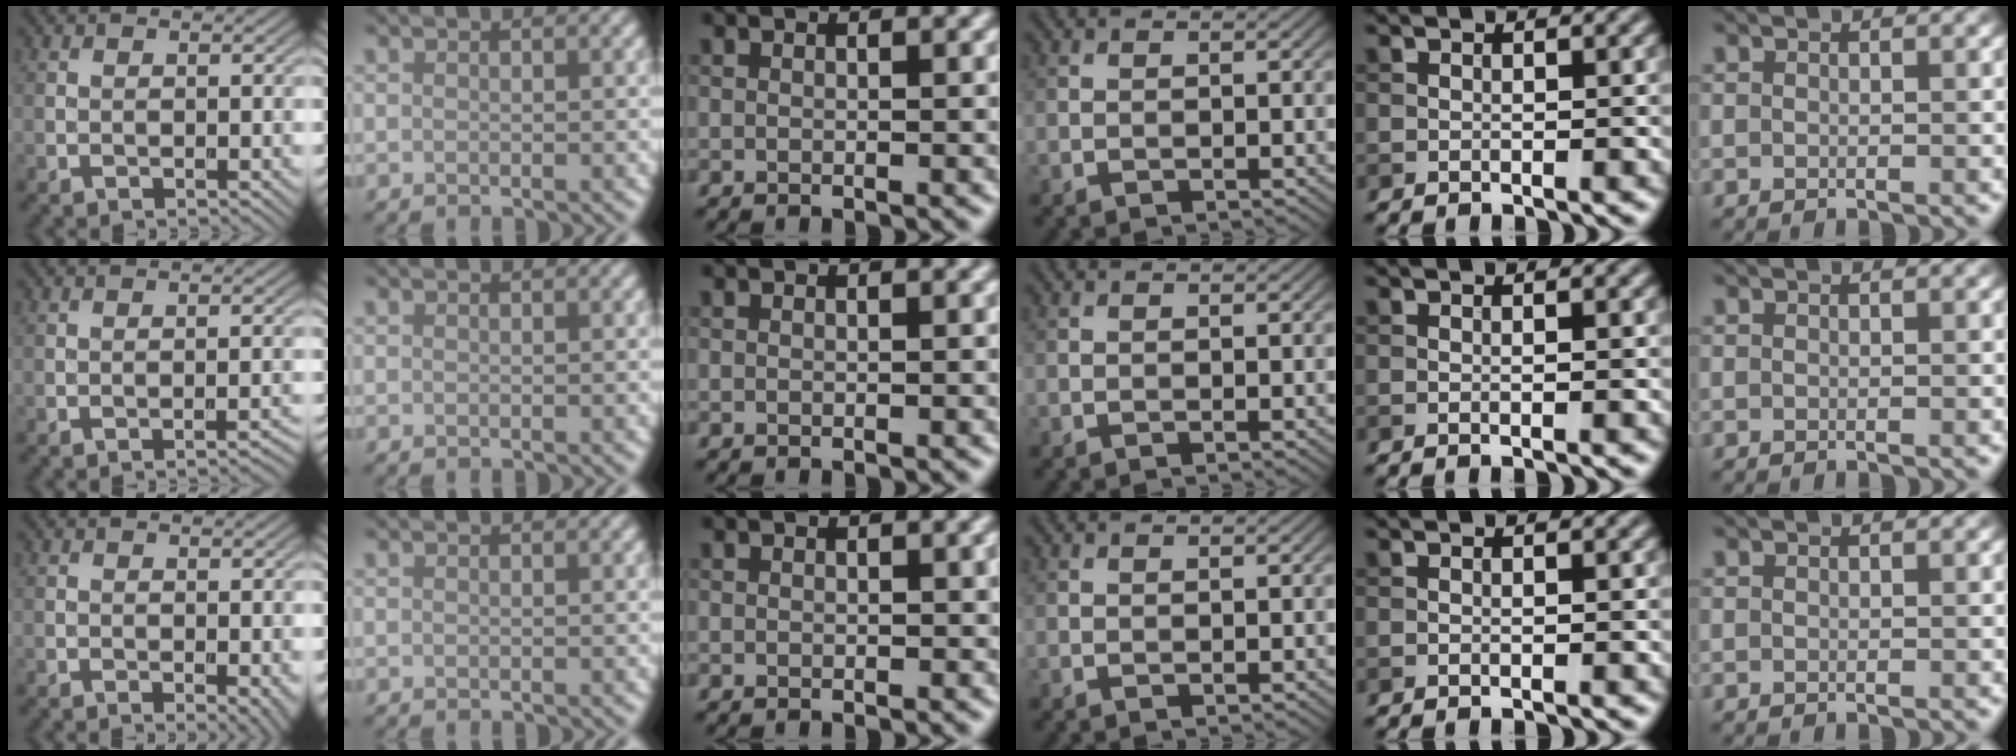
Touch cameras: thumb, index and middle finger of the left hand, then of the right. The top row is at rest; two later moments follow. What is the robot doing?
{"motion": "screw", "object": "dispenser bottle"}